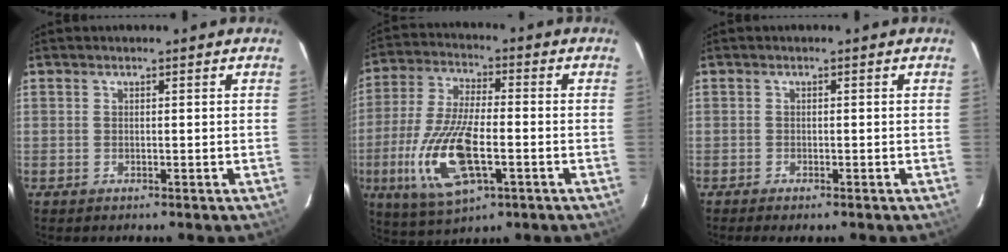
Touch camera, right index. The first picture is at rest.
{"total": 16.5, "force": [-5.1, 6.4, 14.4], "torque": [-0.312, -0.017, -0.093]}
{"total": 1.8, "force": [-1.4, 0.4, 1.0], "torque": [-0.024, -0.005, -0.026]}